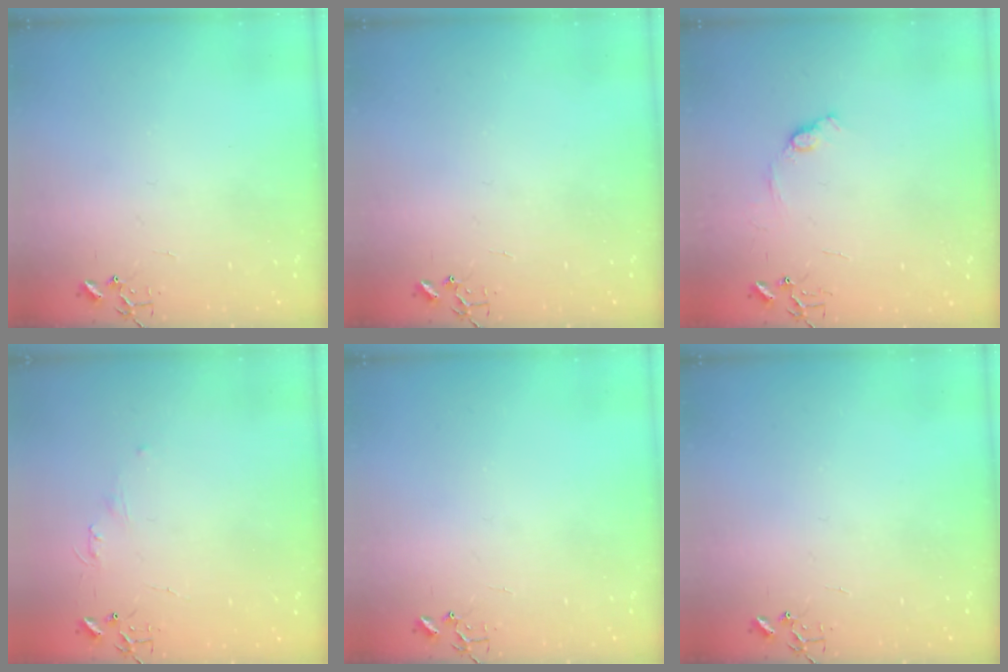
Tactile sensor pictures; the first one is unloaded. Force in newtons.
{"total": 0.0}
{"total": 7.2, "press": 7.1, "slide": 0.8}
{"total": 4.0, "press": 3.9, "slide": 0.6}
{"total": 0.0}
{"total": 0.0}